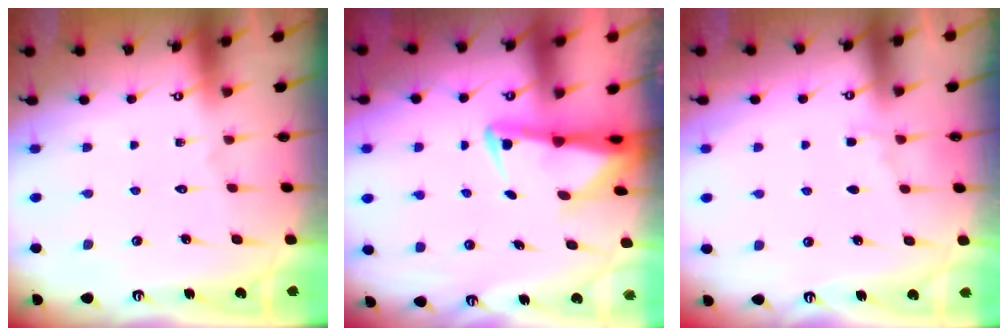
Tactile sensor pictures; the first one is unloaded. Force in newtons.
{"total": 2.6, "press": 2.5, "slide": 0.7}
{"total": 2.6, "press": 2.6, "slide": 0.4}